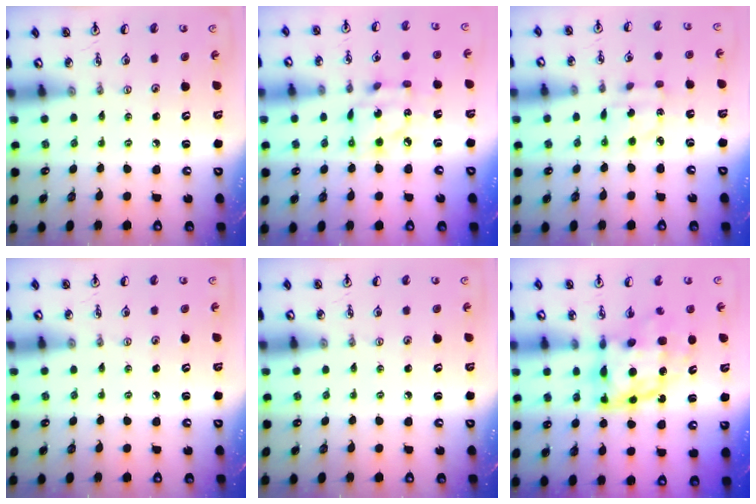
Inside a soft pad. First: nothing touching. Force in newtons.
{"total": 10.4, "press": 10.4, "slide": 0.6}
{"total": 2.7, "press": 2.7, "slide": 0.2}
{"total": 0.0}
{"total": 0.0}
{"total": 10.8, "press": 10.7, "slide": 1.0}